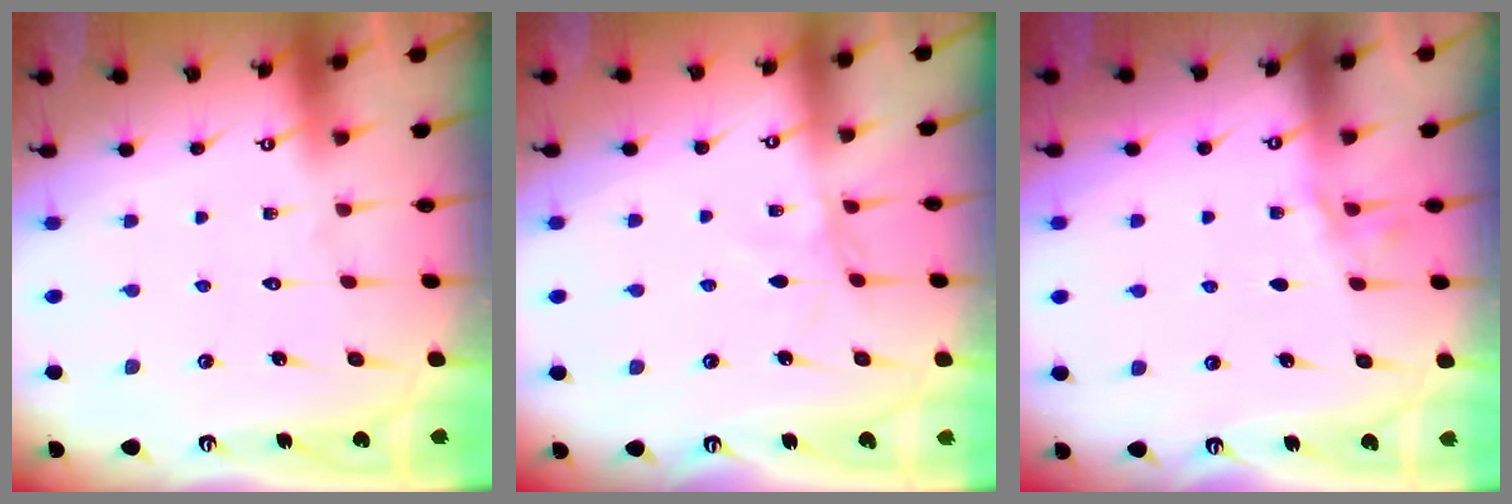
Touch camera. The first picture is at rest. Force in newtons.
{"total": 3.3, "press": 3.3, "slide": 0.5}
{"total": 3.5, "press": 2.7, "slide": 2.2}